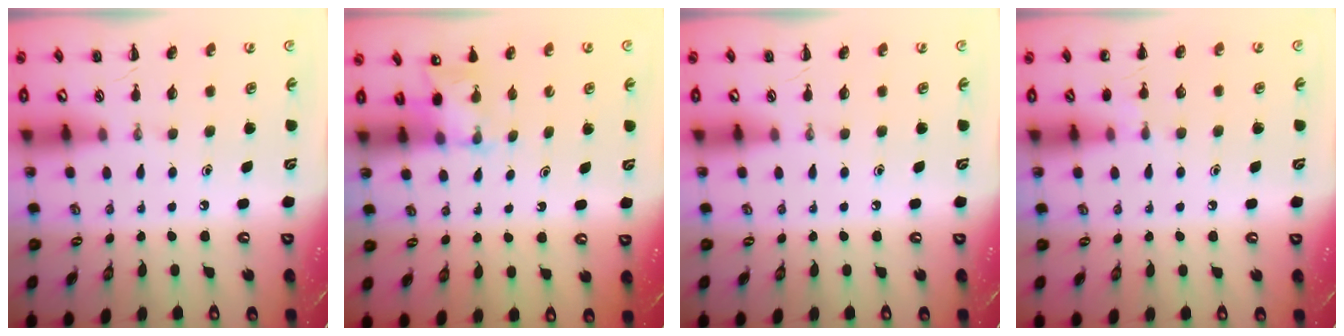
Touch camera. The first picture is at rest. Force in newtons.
{"total": 2.8, "press": 2.7, "slide": 0.9}
{"total": 0.0}
{"total": 5.4, "press": 5.1, "slide": 1.7}